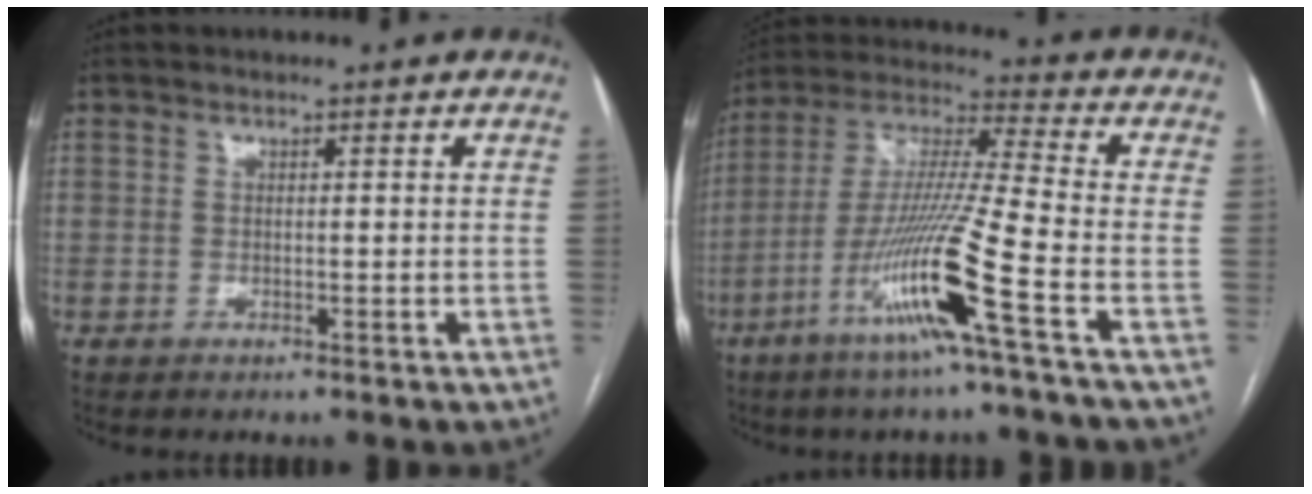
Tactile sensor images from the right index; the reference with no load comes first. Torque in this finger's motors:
{"motor_torque": [1.86, -0.28, 1.05, 0.21]}